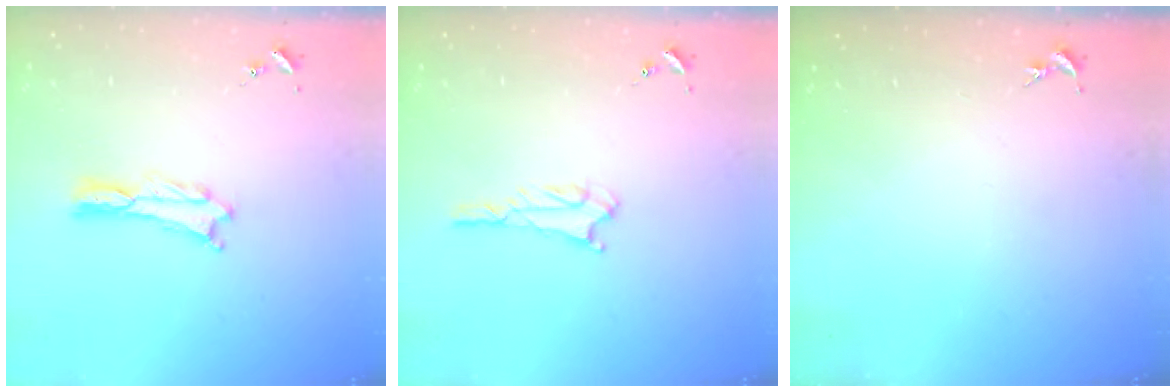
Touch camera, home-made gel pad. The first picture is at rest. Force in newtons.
{"total": 1.6, "press": 1.6, "slide": 0.1}
{"total": 0.0}